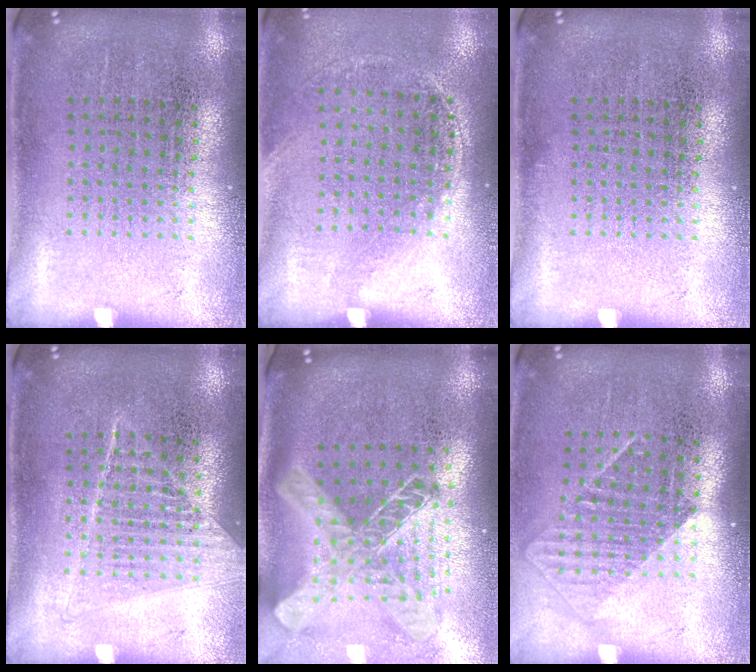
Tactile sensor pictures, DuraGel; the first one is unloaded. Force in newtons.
{"total": 1.4, "press": 1.0, "slide": 1.0}
{"total": 0.0}
{"total": 1.1, "press": 1.0, "slide": 0.3}
{"total": 2.3, "press": 1.7, "slide": 1.5}
{"total": 1.3, "press": 0.9, "slide": 0.8}